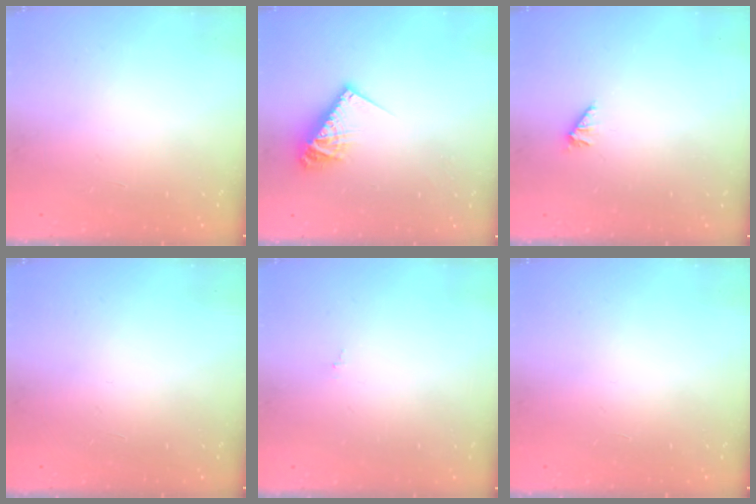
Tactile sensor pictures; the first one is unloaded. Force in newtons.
{"total": 10.0, "press": 9.9, "slide": 0.8}
{"total": 1.6, "press": 1.6, "slide": 0.4}
{"total": 0.0}
{"total": 0.0}
{"total": 0.0}